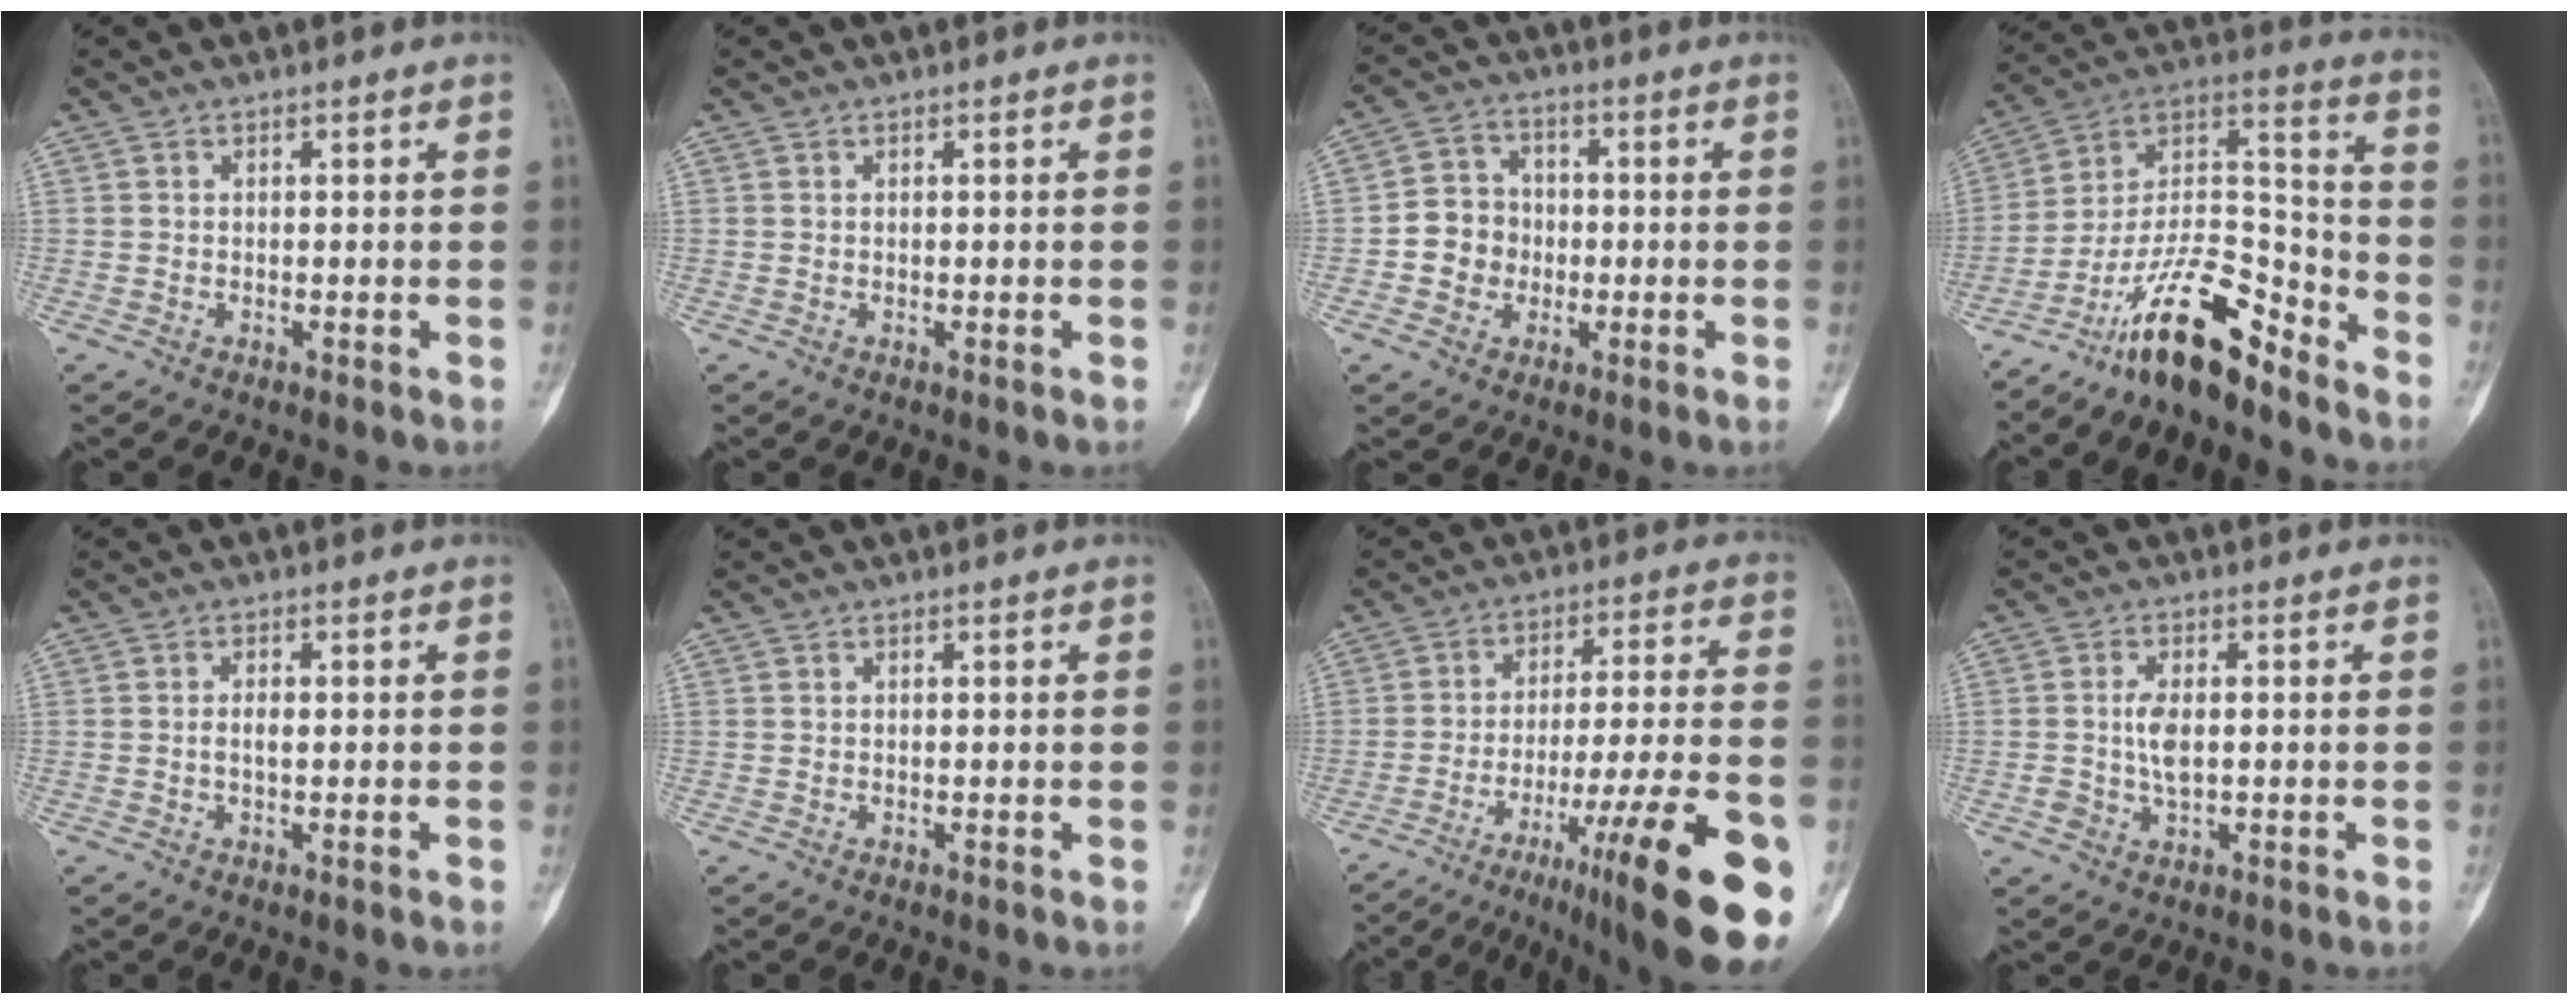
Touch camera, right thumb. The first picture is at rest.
{"total": 0.0}
{"total": 7.6, "force": [-1.2, 6.9, 2.8], "torque": [-0.013, 0.018, -0.031]}
{"total": 17.1, "force": [-12.7, 5.3, 10.1], "torque": [-0.161, 0.110, -0.228]}
{"total": 1.8, "force": [-0.2, 0.7, 1.7], "torque": [-0.035, 0.000, -0.006]}
{"total": 0.0}
{"total": 24.1, "force": [-11.6, 3.6, 20.9], "torque": [-0.254, 0.046, -0.169]}
{"total": 4.6, "force": [-0.2, 2.3, 3.9], "torque": [-0.078, 0.001, -0.006]}